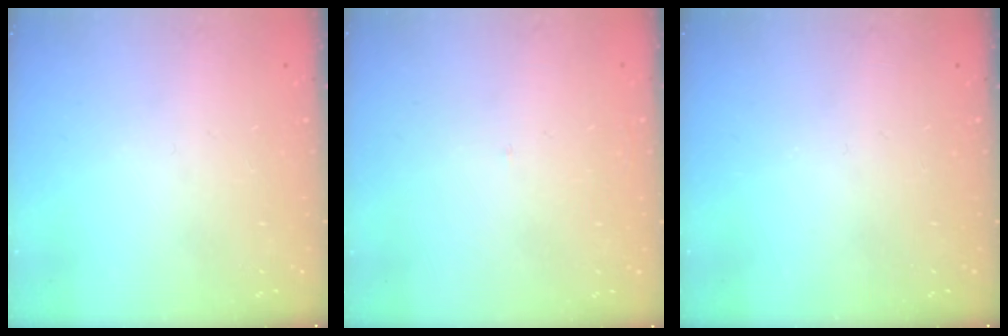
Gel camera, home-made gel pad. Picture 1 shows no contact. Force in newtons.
{"total": 1.7, "press": 1.6, "slide": 0.1}
{"total": 0.0}